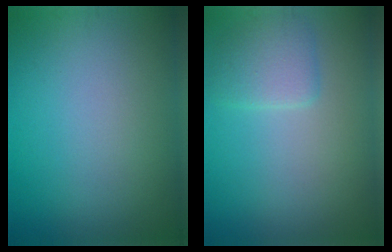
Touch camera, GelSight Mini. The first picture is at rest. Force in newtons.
{"total": 2.3, "press": 2.3, "slide": 0.2}